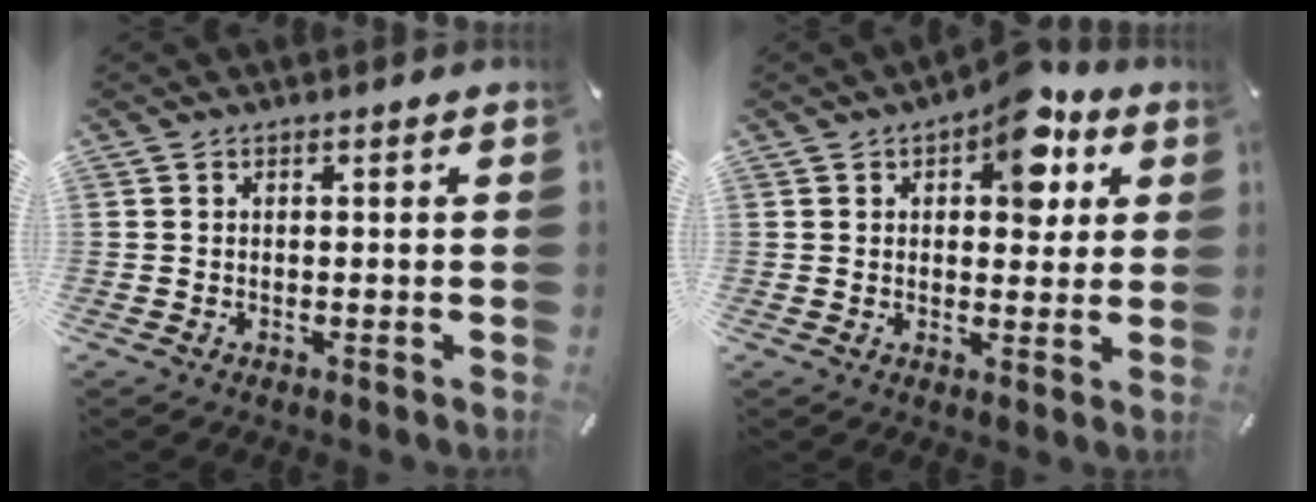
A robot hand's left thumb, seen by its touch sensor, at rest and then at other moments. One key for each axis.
{"total": 10.9, "fx": 5.1, "fy": 6.0, "fz": 7.6, "tx": -0.091, "ty": -0.018, "tz": 0.084}